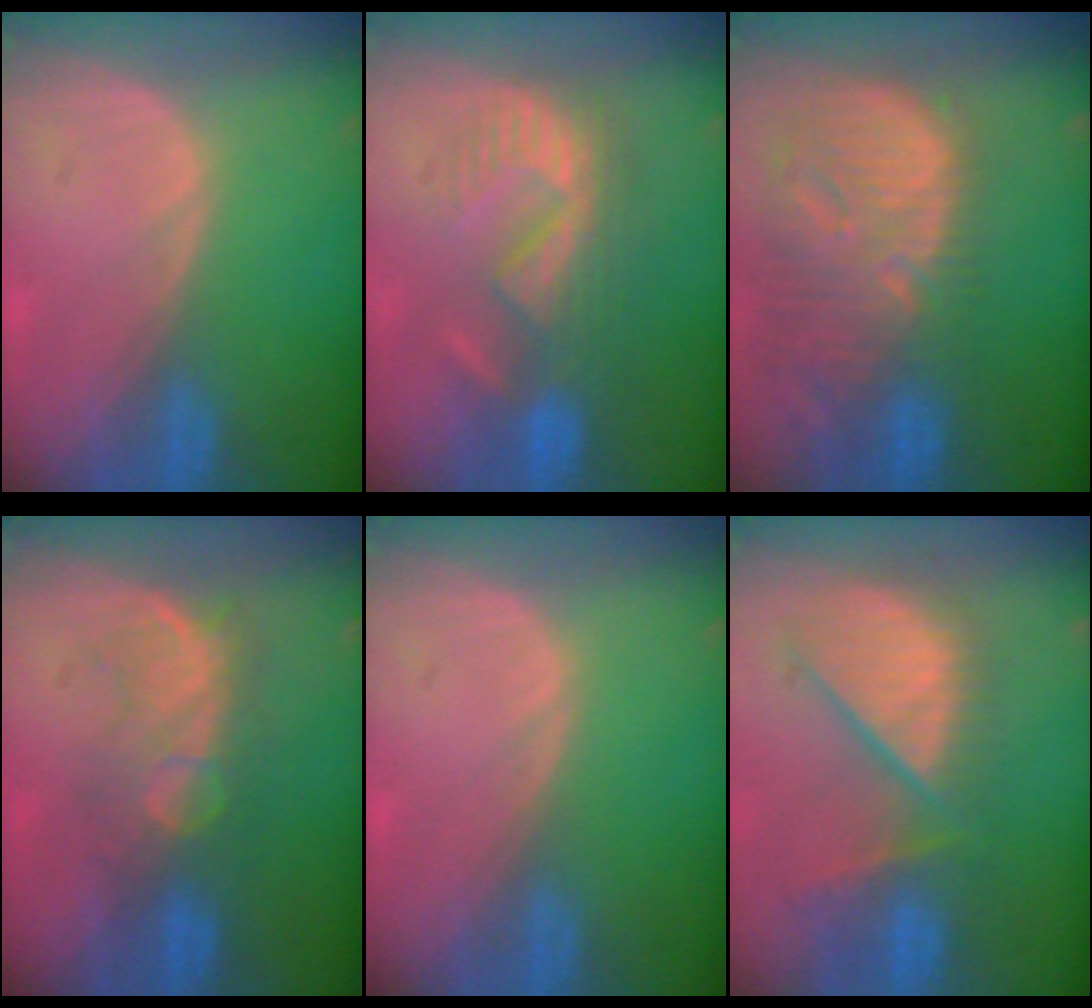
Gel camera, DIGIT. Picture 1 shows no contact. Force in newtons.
{"total": 8.7, "press": 8.2, "slide": 3.0}
{"total": 13.4, "press": 11.6, "slide": 6.7}
{"total": 7.9, "press": 7.6, "slide": 2.2}
{"total": 0.0}
{"total": 10.1, "press": 9.5, "slide": 3.5}